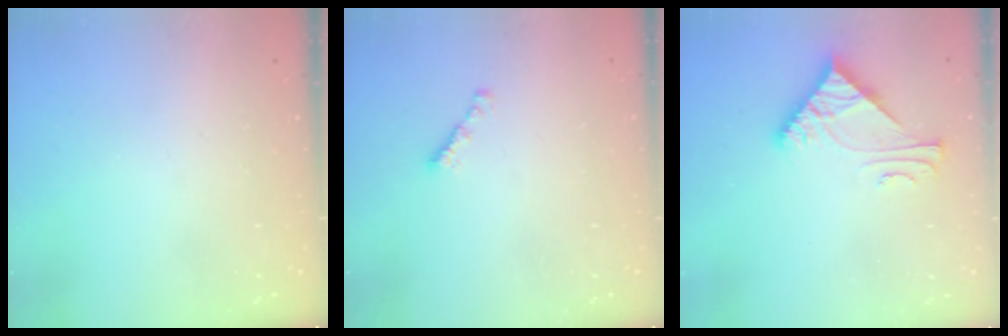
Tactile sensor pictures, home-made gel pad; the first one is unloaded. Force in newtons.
{"total": 1.8, "press": 1.7, "slide": 0.6}
{"total": 5.8, "press": 5.7, "slide": 0.6}